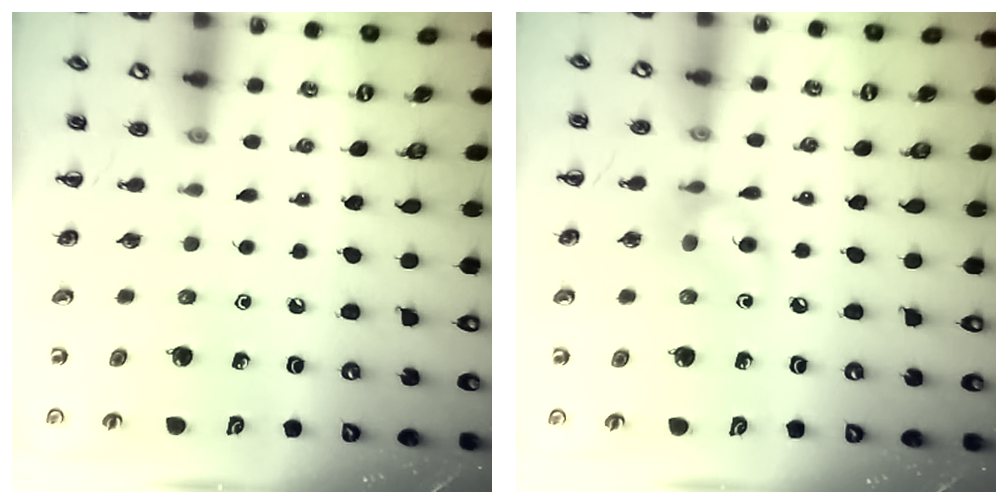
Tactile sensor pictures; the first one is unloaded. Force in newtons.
{"total": 7.9, "press": 7.9, "slide": 0.7}